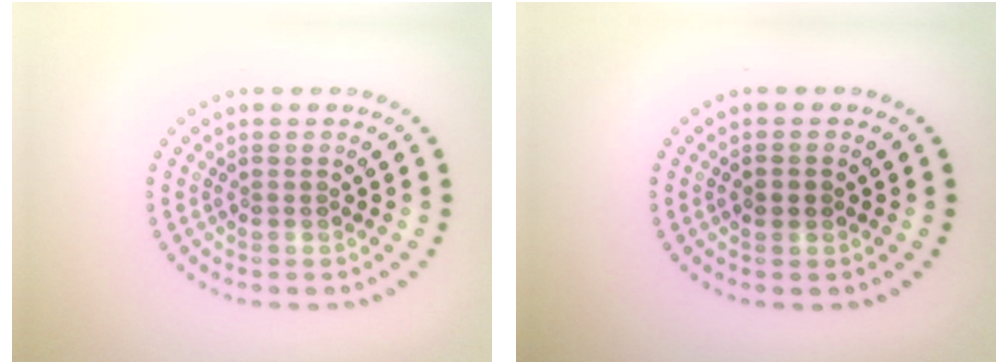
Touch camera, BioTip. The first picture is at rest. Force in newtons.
{"total": 1.5, "press": 1.5, "slide": 0.1}